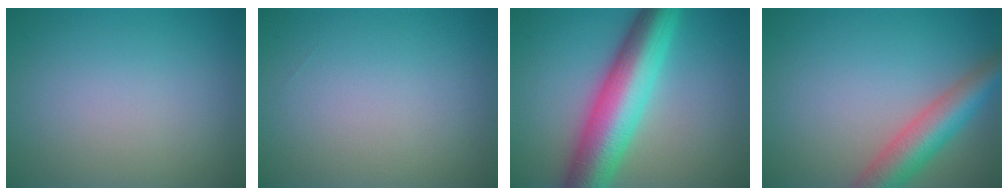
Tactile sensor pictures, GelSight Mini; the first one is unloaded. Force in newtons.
{"total": 0.0}
{"total": 10.1, "press": 10.1, "slide": 0.2}
{"total": 5.8, "press": 5.8, "slide": 0.4}